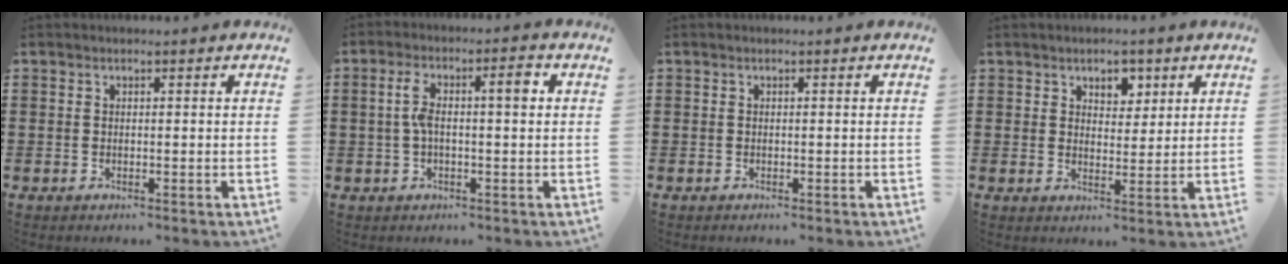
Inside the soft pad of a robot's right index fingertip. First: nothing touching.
{"total": 5.8, "force": [0.5, 1.7, 5.5], "torque": [-0.105, 0.013, 0.003]}
{"total": 0.0}
{"total": 3.5, "force": [2.3, 2.4, 1.0], "torque": [-0.026, 0.010, 0.039]}